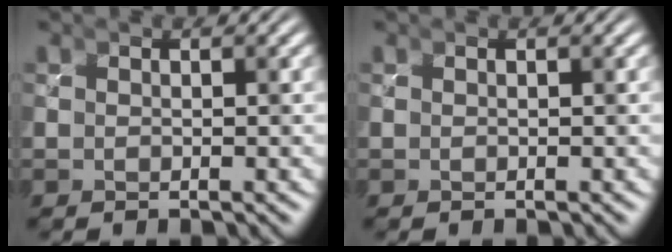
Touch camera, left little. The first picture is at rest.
{"total": 0.0}